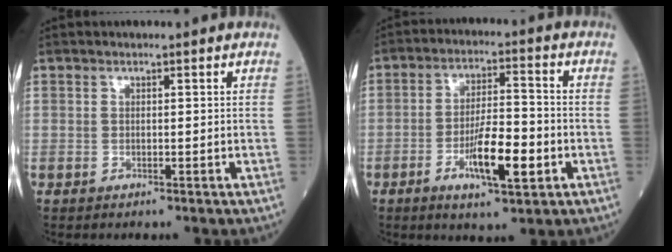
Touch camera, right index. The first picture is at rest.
{"total": 9.7, "force": [-3.3, 1.9, 8.9], "torque": [-0.160, -0.004, -0.055]}